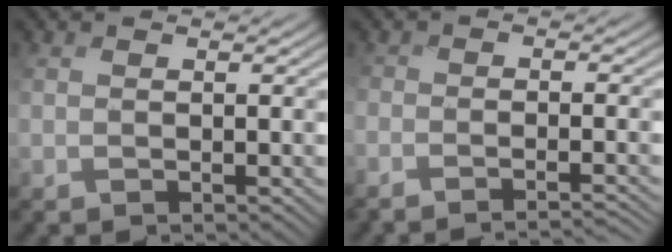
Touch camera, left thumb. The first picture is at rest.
{"total": 5.5, "force": [-4.5, 1.3, 2.8], "torque": [-0.039, -0.007, -0.051]}